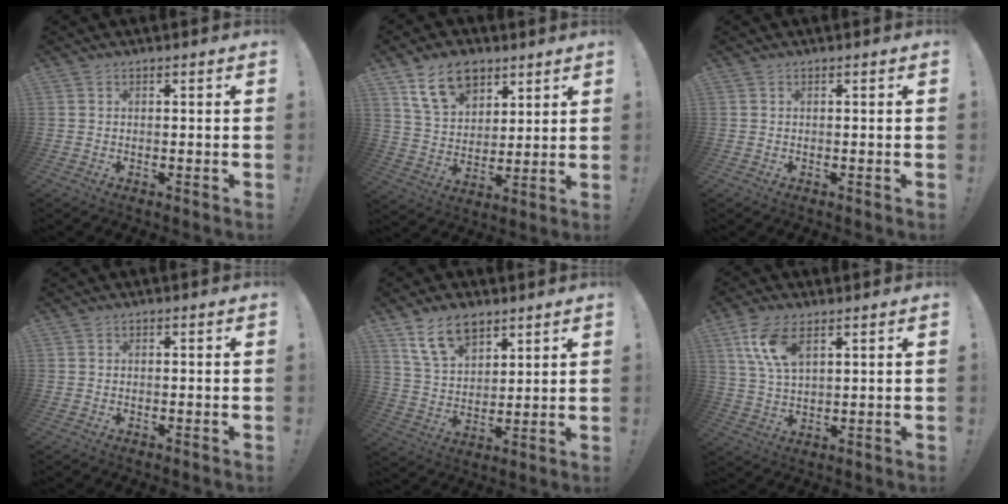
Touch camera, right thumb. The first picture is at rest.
{"total": 13.9, "force": [8.1, 9.3, 6.4], "torque": [-0.102, -0.034, 0.155]}
{"total": 0.0}
{"total": 0.0}
{"total": 12.1, "force": [7.8, 7.2, 5.8], "torque": [-0.103, -0.031, 0.150]}
{"total": 10.3, "force": [5.0, 4.9, 7.6], "torque": [-0.151, -0.011, 0.091]}